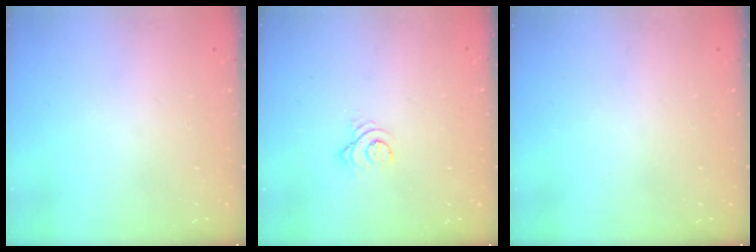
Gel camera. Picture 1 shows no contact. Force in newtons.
{"total": 3.0, "press": 2.9, "slide": 0.4}
{"total": 0.0}